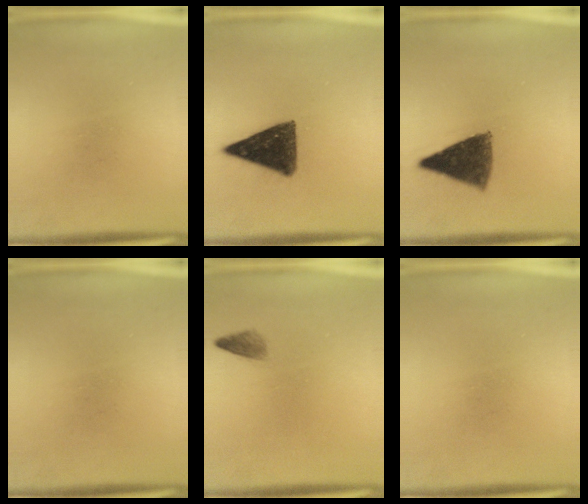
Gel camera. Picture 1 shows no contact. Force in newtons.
{"total": 12.2}
{"total": 9.4}
{"total": 0.0}
{"total": 1.5}
{"total": 0.0}